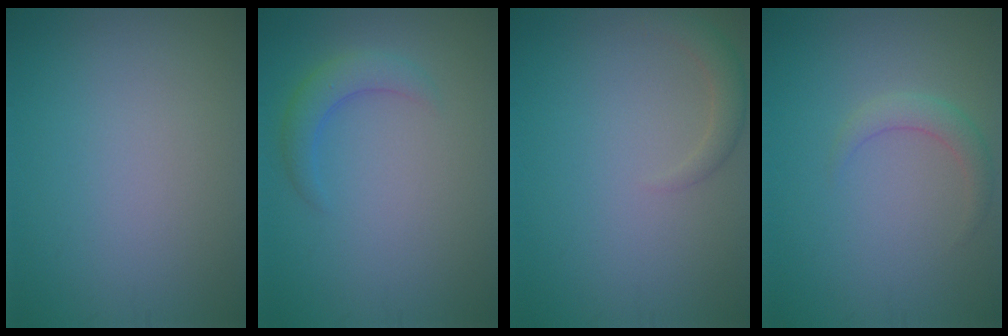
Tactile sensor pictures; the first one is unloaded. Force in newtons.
{"total": 2.5, "press": 2.5, "slide": 0.2}
{"total": 1.7, "press": 1.7, "slide": 0.1}
{"total": 1.7, "press": 1.7, "slide": 0.0}